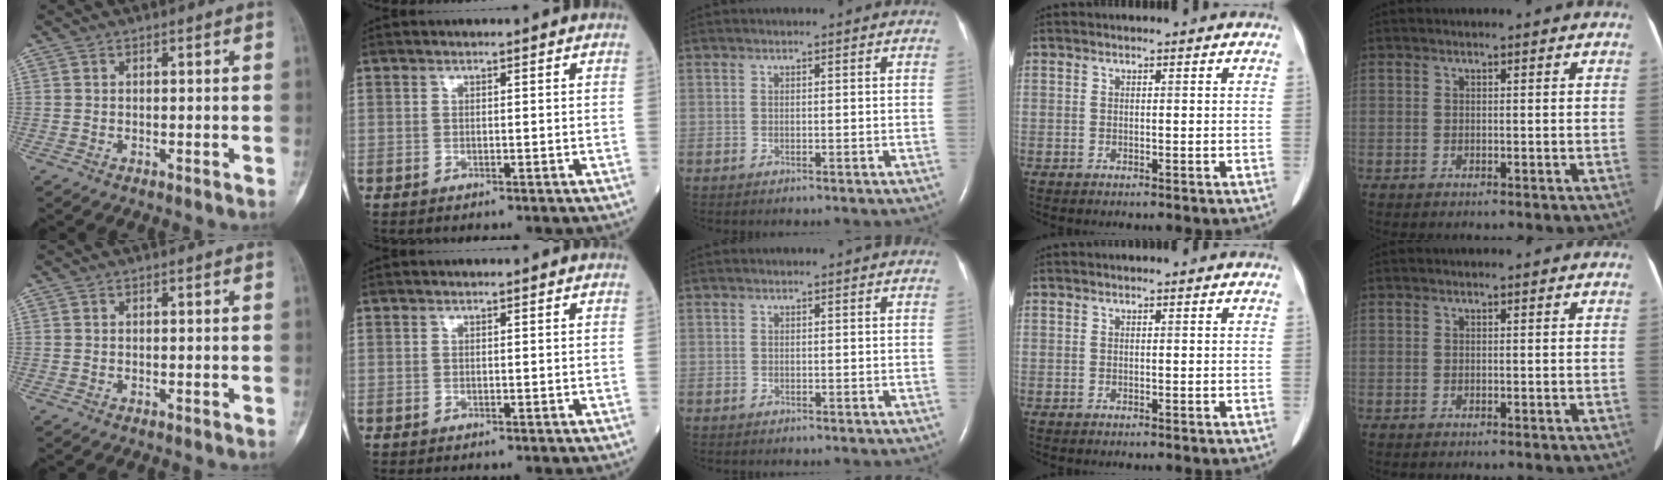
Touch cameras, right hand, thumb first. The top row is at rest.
{}